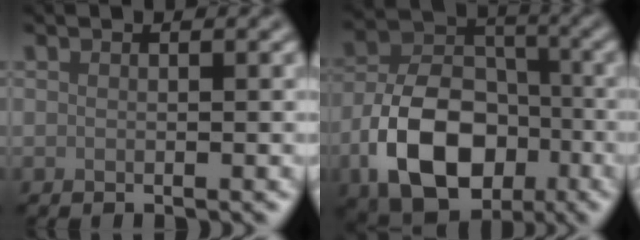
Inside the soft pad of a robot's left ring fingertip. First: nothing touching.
{"total": 10.6, "force": [-4.0, 7.0, 6.9], "torque": [-0.128, 0.000, -0.076]}